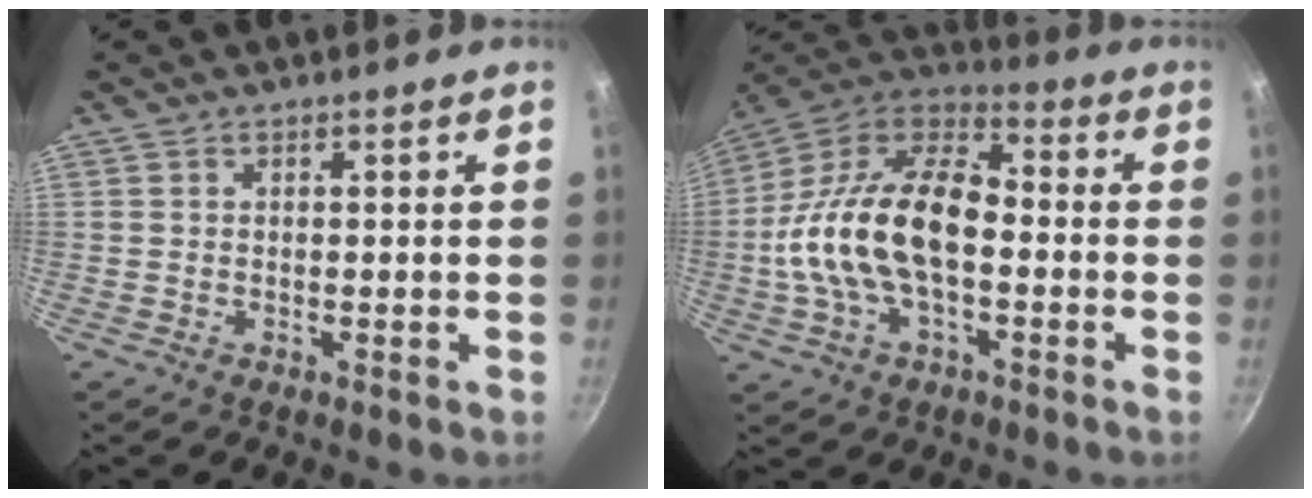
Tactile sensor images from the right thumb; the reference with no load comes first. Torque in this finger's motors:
{"motor_torque": [-0.32, 1.64, 1.54, -0.95, 0.25]}